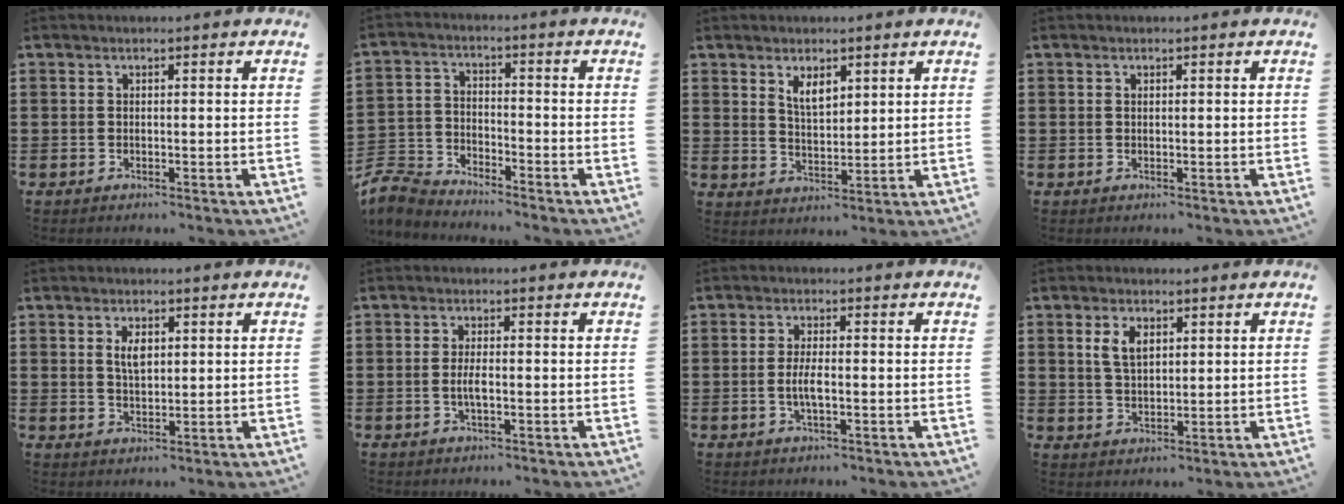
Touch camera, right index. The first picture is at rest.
{"total": 5.2, "force": [-5.1, 1.0, 0.7], "torque": [-0.039, -0.001, -0.108]}
{"total": 3.8, "force": [2.5, 1.7, 2.3], "torque": [-0.044, 0.002, 0.043]}
{"total": 0.0}
{"total": 3.3, "force": [1.2, 1.5, 2.7], "torque": [-0.050, 0.004, 0.017]}
{"total": 2.4, "force": [-0.5, 0.6, 2.3], "torque": [-0.048, -0.002, -0.011]}
{"total": 3.2, "force": [-0.6, 0.8, 3.0], "torque": [-0.067, -0.005, -0.016]}
{"total": 3.9, "force": [1.6, 2.2, 2.8], "torque": [-0.063, 0.008, 0.028]}